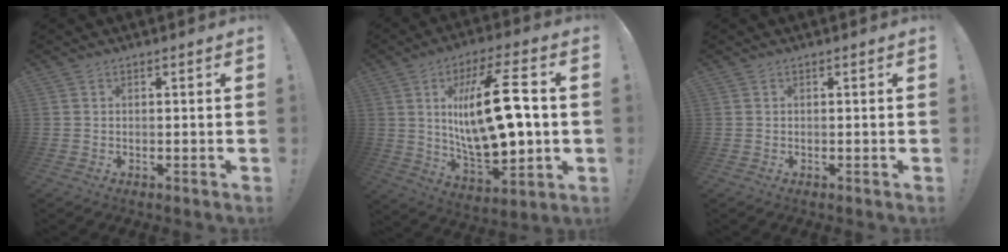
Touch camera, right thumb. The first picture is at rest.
{"total": 22.4, "force": [2.6, 8.5, 20.5], "torque": [-0.356, -0.007, 0.035]}
{"total": 0.0}